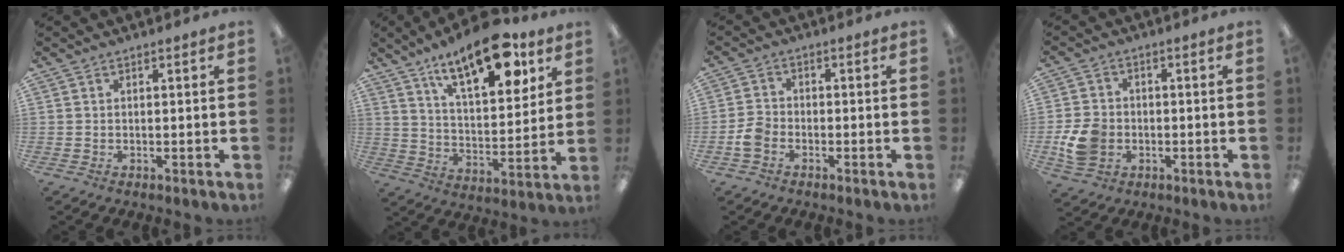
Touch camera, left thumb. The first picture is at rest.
{"total": 17.5, "force": [12.3, 6.5, 10.6], "torque": [-0.160, -0.066, 0.204]}
{"total": 4.2, "force": [-2.2, 2.9, 2.2], "torque": [-0.040, 0.011, -0.040]}
{"total": 8.4, "force": [-2.2, 6.7, 4.6], "torque": [-0.100, 0.012, -0.039]}